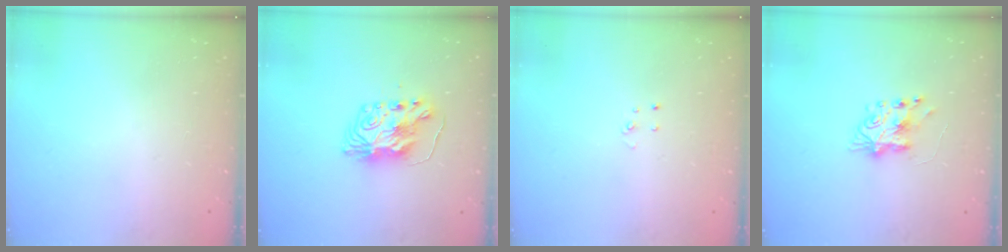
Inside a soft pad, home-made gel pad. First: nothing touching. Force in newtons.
{"total": 9.0, "press": 9.0, "slide": 0.6}
{"total": 2.7, "press": 2.7, "slide": 0.3}
{"total": 7.9, "press": 7.8, "slide": 1.0}